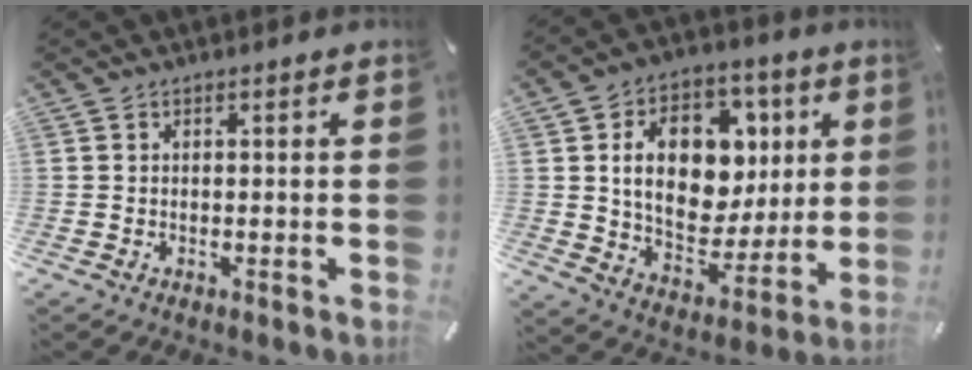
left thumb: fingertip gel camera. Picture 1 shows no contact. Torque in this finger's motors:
{"motor_torque": [2.80, 2.21, 0.94, 0.31, 0.23]}